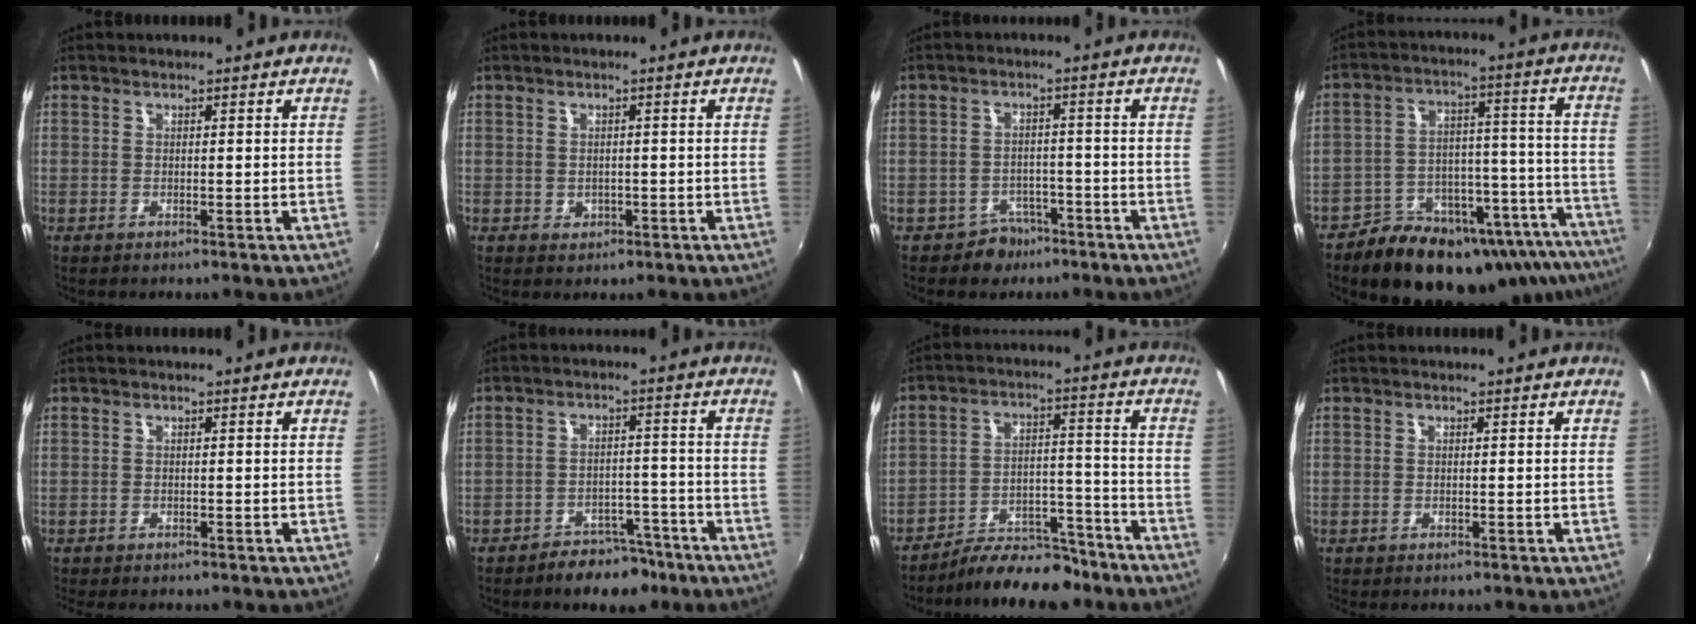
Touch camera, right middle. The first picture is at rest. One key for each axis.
{"total": 1.9, "fx": -0.3, "fy": 1.7, "fz": 0.6, "tx": -0.010, "ty": -0.002, "tz": -0.003}
{"total": 4.6, "fx": -3.2, "fy": 3.3, "fz": 0.1, "tx": -0.009, "ty": 0.017, "tz": -0.047}
{"total": 26.9, "fx": -21.5, "fy": 10.9, "fz": 11.9, "tx": -0.173, "ty": 0.024, "tz": -0.273}
{"total": 2.4, "fx": -2.1, "fy": 0.7, "fz": 0.9, "tx": -0.020, "ty": -0.017, "tz": -0.031}
{"total": 7.6, "fx": -6.0, "fy": 3.8, "fz": 2.7, "tx": -0.053, "ty": 0.021, "tz": -0.076}
{"total": 12.7, "fx": -11.2, "fy": 4.2, "fz": 4.4, "tx": -0.084, "ty": 0.019, "tz": -0.162}
{"total": 0.6, "fx": -0.5, "fy": 0.2, "fz": 0.2, "tx": -0.004, "ty": -0.004, "tz": -0.008}